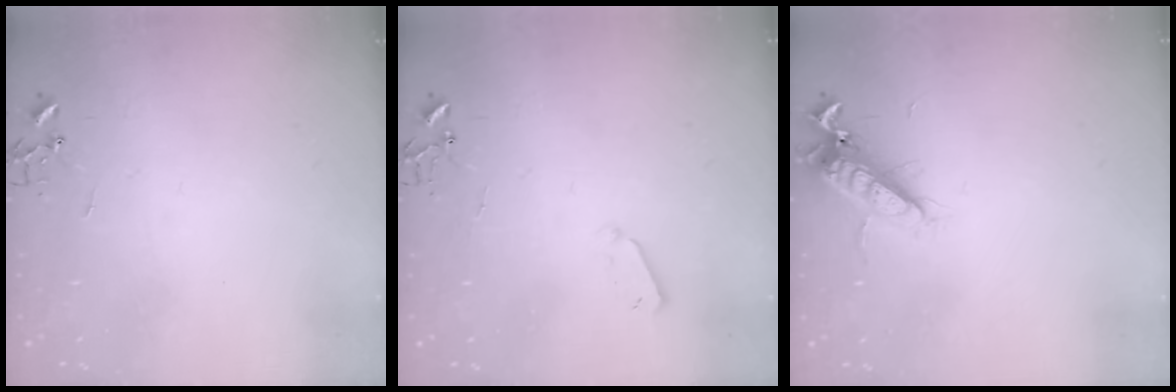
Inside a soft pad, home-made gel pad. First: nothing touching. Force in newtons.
{"total": 3.3, "press": 3.2, "slide": 0.7}
{"total": 13.5, "press": 13.3, "slide": 1.9}